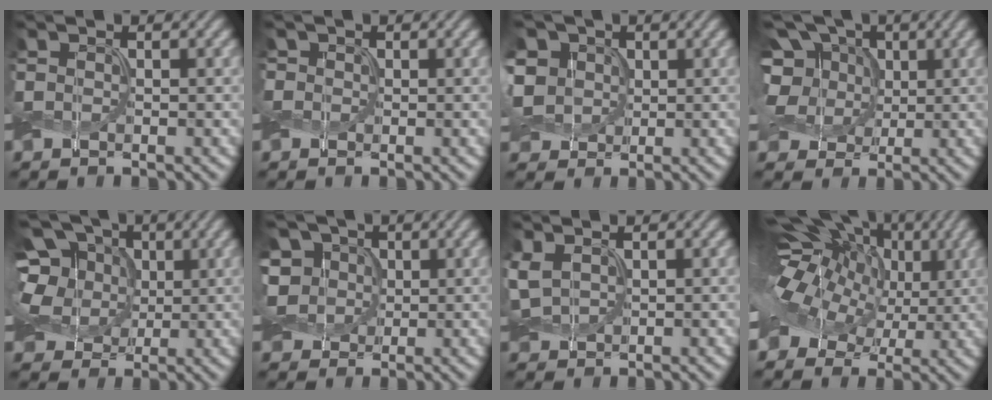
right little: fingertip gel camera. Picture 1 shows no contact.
{"total": 0.7, "force": [0.0, 0.7, 0.0], "torque": [0.002, 0.003, -0.002]}
{"total": 6.2, "force": [1.6, 5.1, 3.1], "torque": [-0.096, 0.031, 0.014]}
{"total": 9.9, "force": [1.3, 7.9, 5.7], "torque": [-0.120, 0.032, -0.001]}
{"total": 9.4, "force": [0.6, 7.7, 5.4], "torque": [-0.117, 0.022, -0.008]}
{"total": 6.3, "force": [1.4, 5.3, 3.1], "torque": [-0.084, 0.028, 0.007]}
{"total": 3.1, "force": [0.8, 2.1, 2.1], "torque": [-0.058, 0.009, 0.017]}
{"total": 18.1, "force": [4.0, 12.3, 12.6], "torque": [-0.234, 0.038, 0.034]}